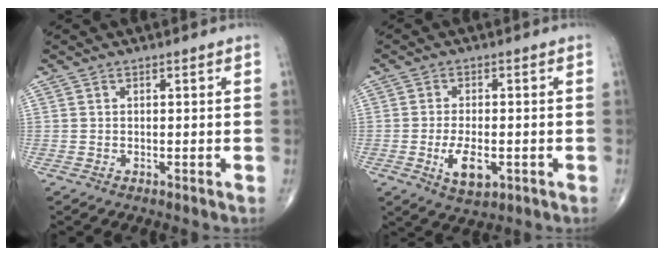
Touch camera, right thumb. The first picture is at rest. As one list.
[{"total": 6.4, "force": [-1.9, 3.1, 5.3], "torque": [-0.089, -0.004, -0.026]}]